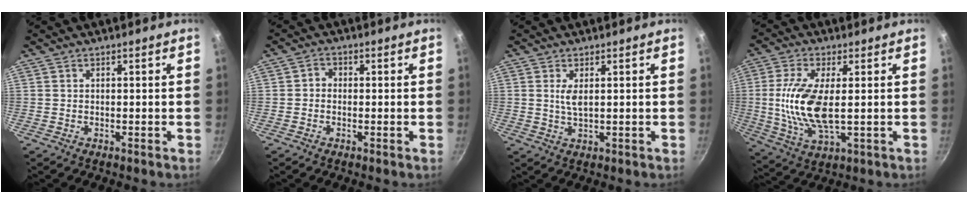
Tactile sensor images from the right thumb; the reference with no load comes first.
{"total": 1.7, "force": [-0.5, 1.5, 0.8], "torque": [-0.010, 0.010, -0.015]}
{"total": 2.8, "force": [0.8, 1.0, 2.5], "torque": [-0.050, -0.007, 0.017]}
{"total": 12.6, "force": [0.6, 5.0, 11.5], "torque": [-0.242, -0.009, 0.012]}